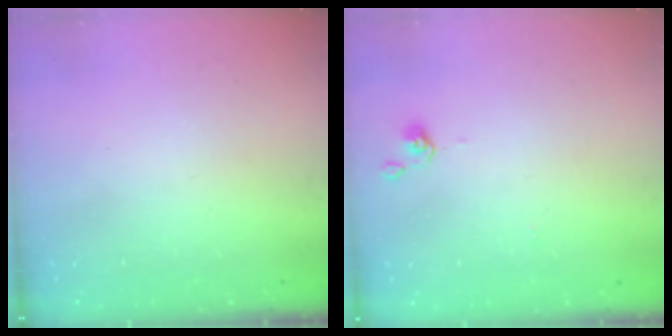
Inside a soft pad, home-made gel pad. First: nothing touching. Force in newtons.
{"total": 0.0}